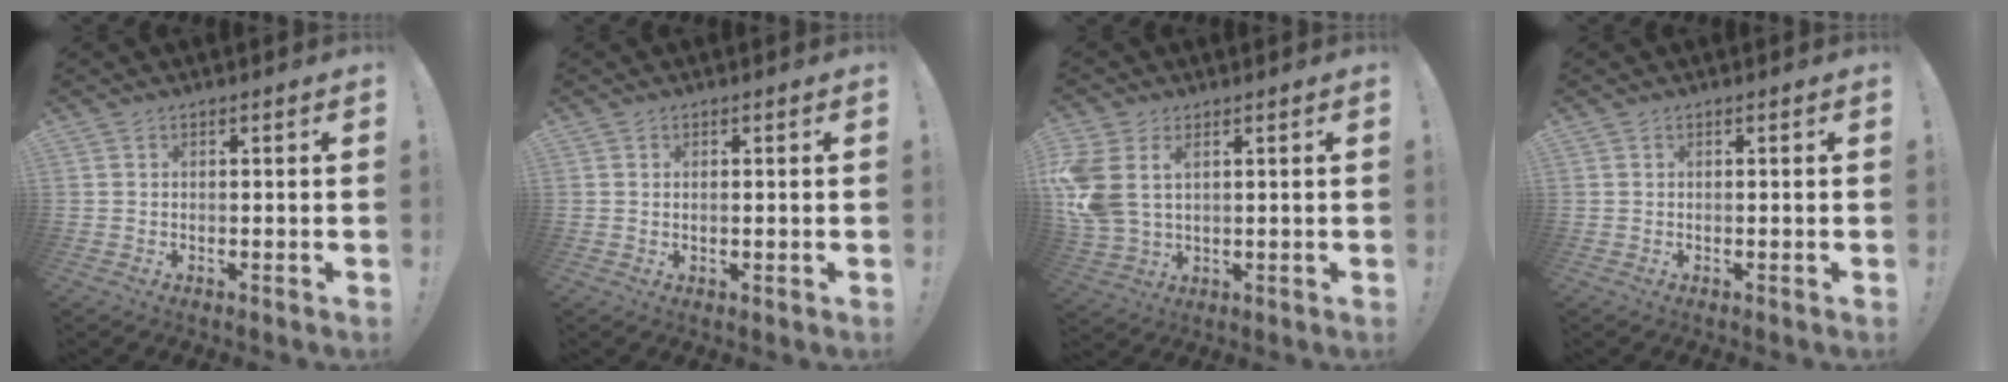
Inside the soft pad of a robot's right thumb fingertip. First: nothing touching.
{"total": 0.6, "force": [0.3, 0.1, 0.6], "torque": [-0.007, -0.002, 0.005]}
{"total": 9.5, "force": [3.3, 6.4, 6.3], "torque": [-0.134, -0.010, 0.066]}
{"total": 0.0}